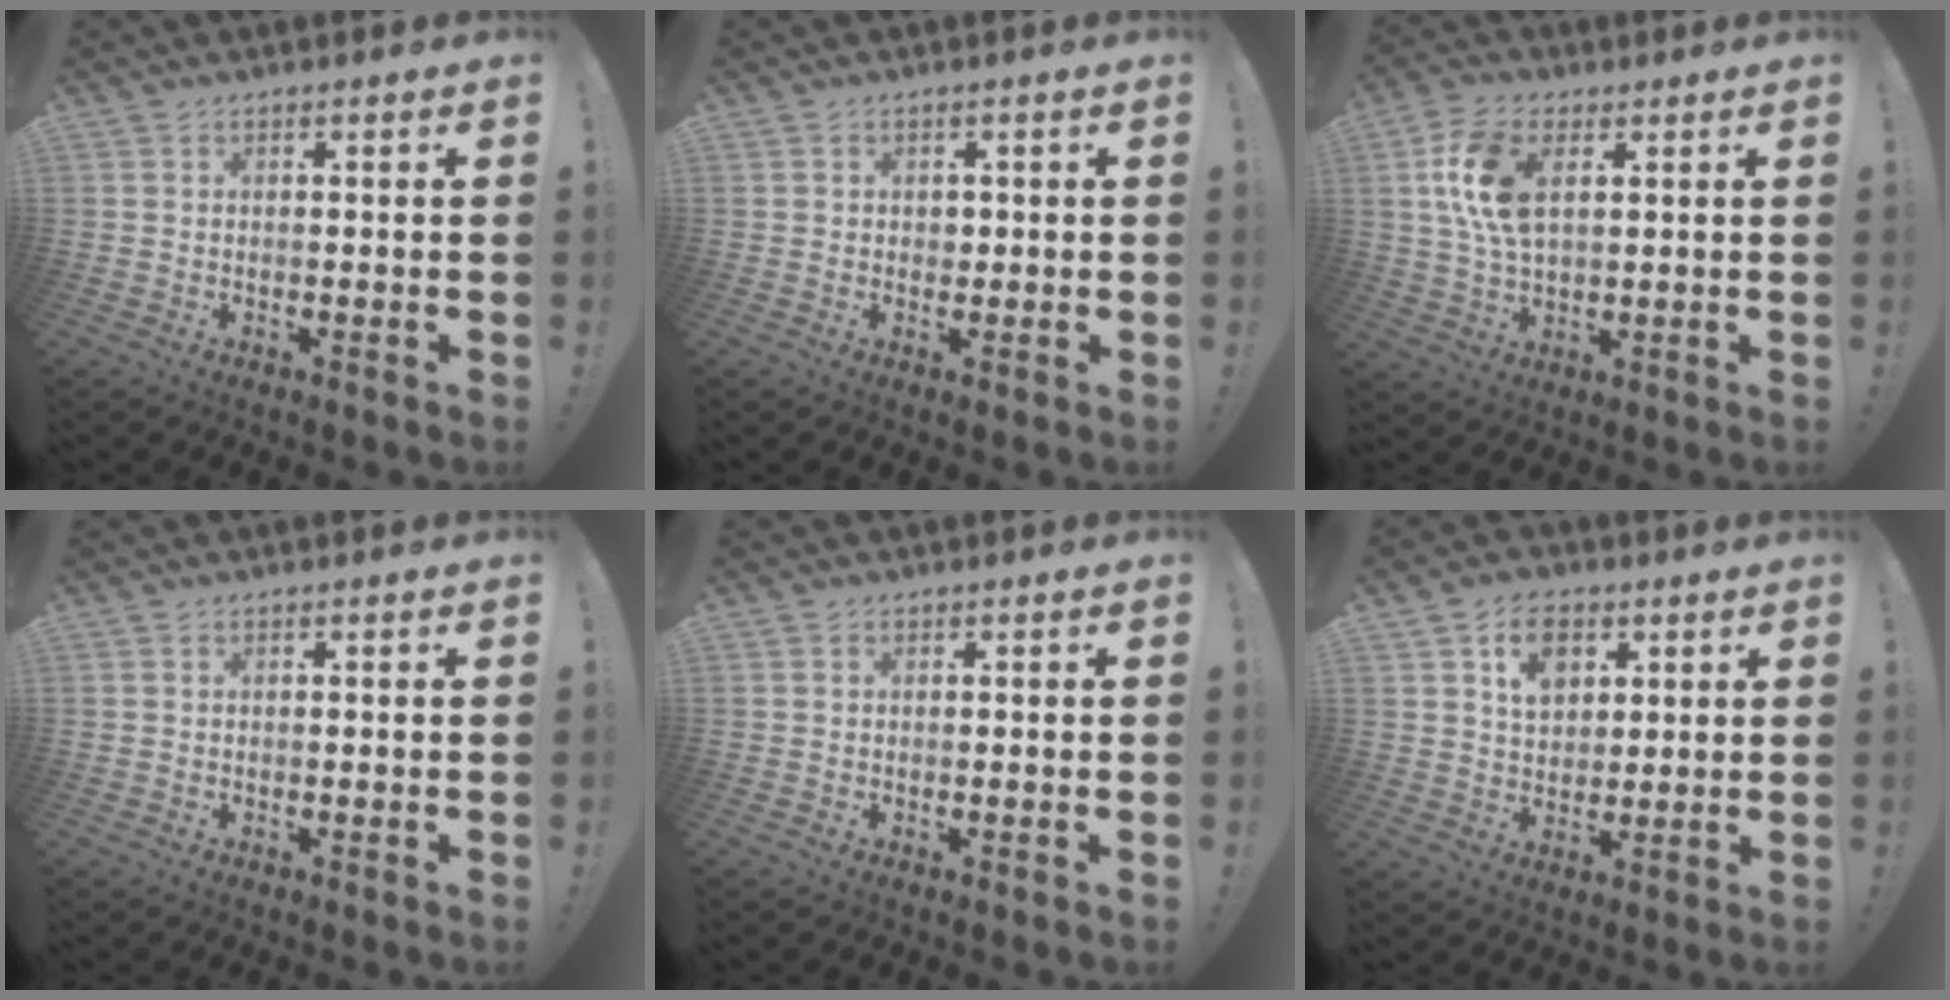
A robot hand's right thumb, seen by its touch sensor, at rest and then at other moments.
{"total": 1.5, "force": [0.2, 1.4, 0.3], "torque": [0.007, -0.004, 0.001]}
{"total": 12.3, "force": [3.4, 7.0, 9.5], "torque": [-0.192, 0.000, 0.062]}
{"total": 0.0}
{"total": 0.0}
{"total": 9.6, "force": [4.4, 6.9, 5.0], "torque": [-0.073, -0.010, 0.081]}